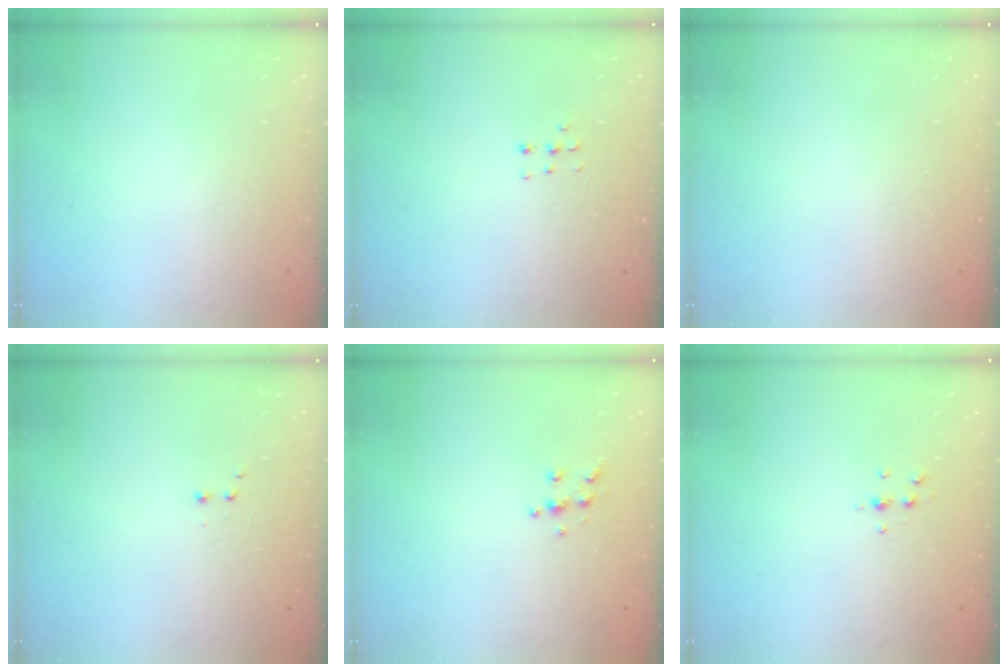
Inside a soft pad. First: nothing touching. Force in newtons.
{"total": 3.8, "press": 3.7, "slide": 0.9}
{"total": 0.0}
{"total": 1.9, "press": 1.8, "slide": 0.5}
{"total": 5.1, "press": 5.1, "slide": 0.5}
{"total": 4.7, "press": 4.6, "slide": 1.0}